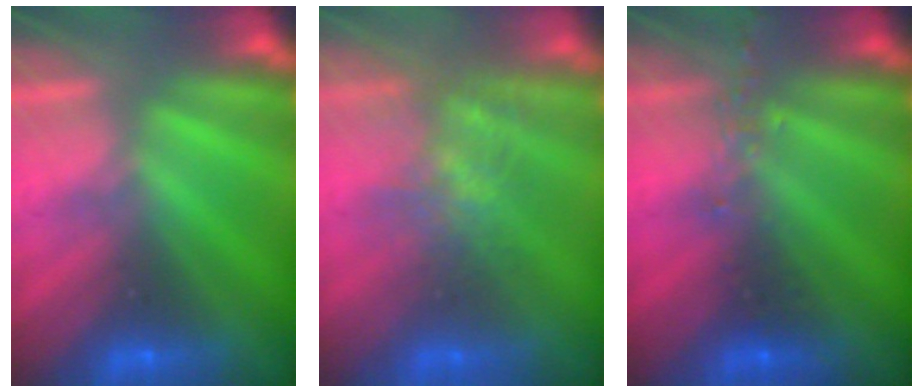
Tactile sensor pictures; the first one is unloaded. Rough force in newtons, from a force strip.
{"total": 4.8}
{"total": 2.4}